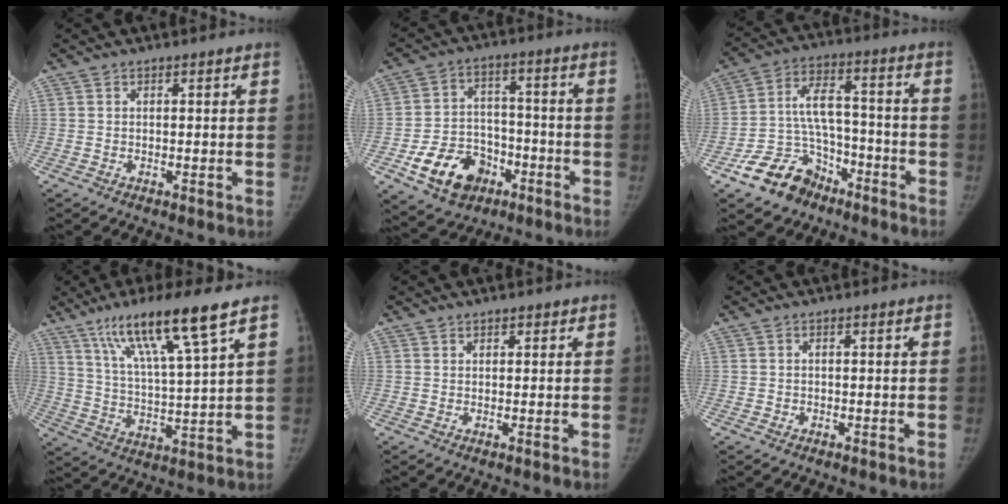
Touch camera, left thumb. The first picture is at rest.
{"total": 13.1, "force": [-6.2, 9.6, 6.5], "torque": [-0.078, 0.041, -0.095]}
{"total": 13.0, "force": [-8.2, 8.6, 5.3], "torque": [-0.069, 0.072, -0.139]}
{"total": 15.7, "force": [9.7, 1.0, 12.2], "torque": [-0.217, -0.039, 0.177]}
{"total": 1.4, "force": [1.0, 0.9, 0.5], "torque": [0.005, -0.004, 0.012]}
{"total": 0.6, "force": [-0.2, 0.6, 0.1], "torque": [0.002, 0.003, -0.003]}